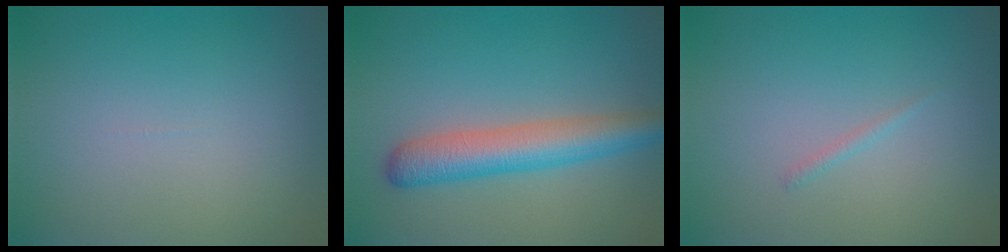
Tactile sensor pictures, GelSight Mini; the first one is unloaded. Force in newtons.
{"total": 5.3, "press": 5.3, "slide": 0.2}
{"total": 0.6, "press": 0.6, "slide": 0.1}